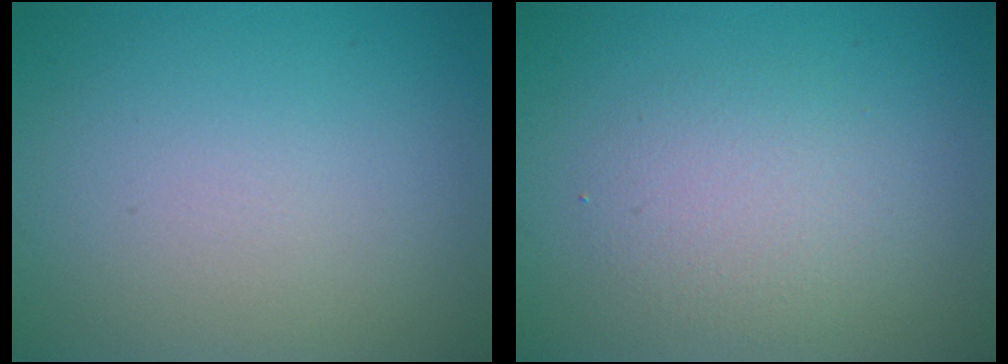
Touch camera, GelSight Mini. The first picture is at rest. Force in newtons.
{"total": 2.6, "press": 2.6, "slide": 0.1}